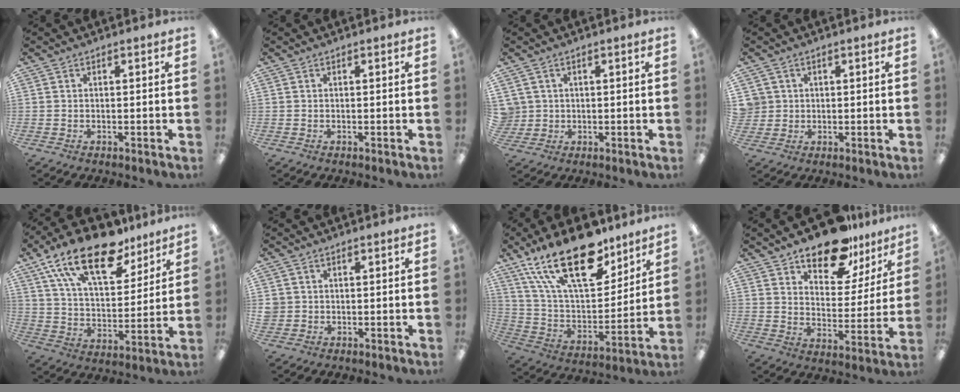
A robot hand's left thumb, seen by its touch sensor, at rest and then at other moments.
{"total": 0.0}
{"total": 2.7, "force": [0.8, 2.5, 0.0], "torque": [-0.008, 0.003, 0.014]}
{"total": 3.0, "force": [0.8, 2.9, -0.1], "torque": [-0.009, 0.004, 0.014]}
{"total": 21.7, "force": [14.9, 9.2, 12.8], "torque": [-0.225, -0.077, 0.261]}
{"total": 1.7, "force": [0.3, 1.7, 0.3], "torque": [-0.007, 0.002, 0.005]}
{"total": 25.3, "force": [15.9, 11.3, 16.1], "torque": [-0.302, -0.088, 0.273]}
{"total": 15.2, "force": [12.0, 6.9, 6.2], "torque": [-0.096, -0.080, 0.214]}